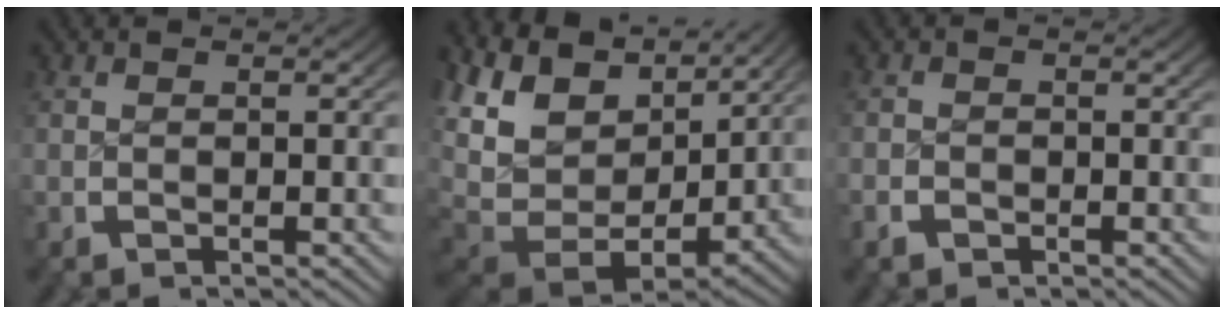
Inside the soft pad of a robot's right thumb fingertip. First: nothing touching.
{"total": 13.2, "force": [0.7, 9.1, 9.5], "torque": [-0.231, -0.050, 0.031]}
{"total": 1.3, "force": [-1.0, 0.9, 0.1], "torque": [-0.002, -0.004, -0.020]}